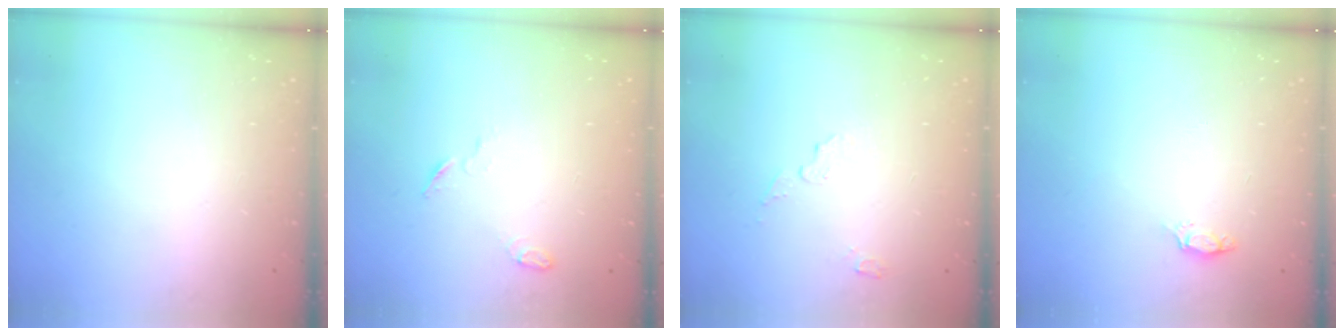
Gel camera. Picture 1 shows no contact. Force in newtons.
{"total": 3.6, "press": 3.5, "slide": 0.9}
{"total": 3.6, "press": 3.6, "slide": 0.3}
{"total": 3.2, "press": 3.2, "slide": 0.4}